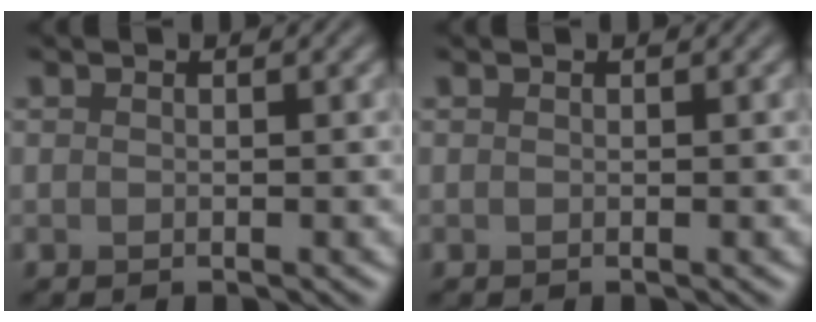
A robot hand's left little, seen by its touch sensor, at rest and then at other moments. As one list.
[{"total": 0.0}]